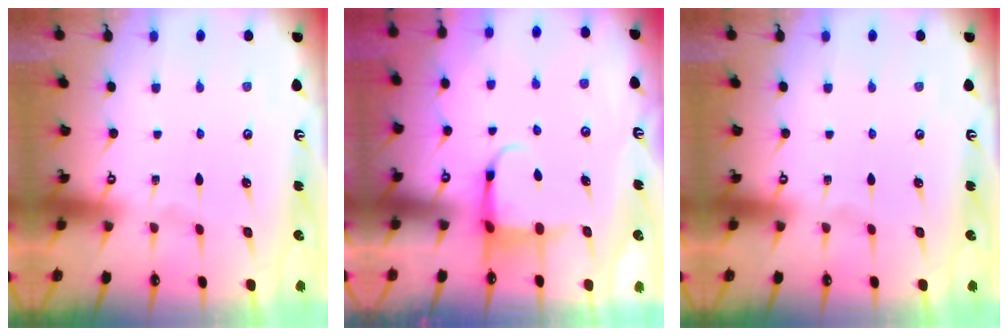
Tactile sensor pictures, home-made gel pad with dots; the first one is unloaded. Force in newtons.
{"total": 4.5, "press": 4.5, "slide": 0.5}
{"total": 0.0}